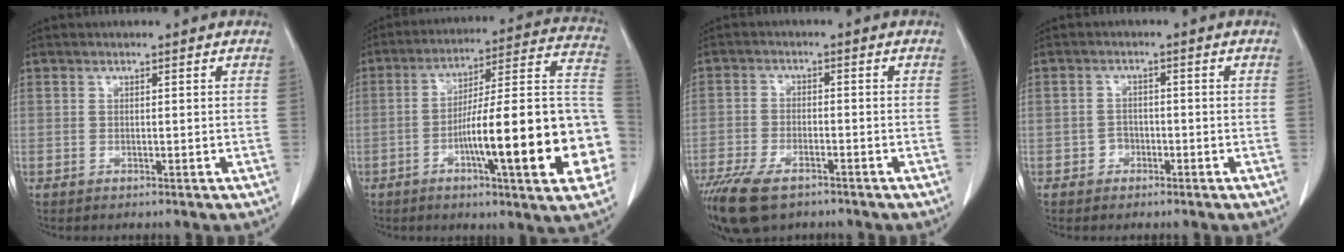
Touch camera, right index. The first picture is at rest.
{"total": 23.2, "force": [-6.5, 2.4, 22.2], "torque": [-0.244, 0.021, -0.092]}
{"total": 9.5, "force": [-6.8, 3.5, 5.6], "torque": [-0.102, -0.016, -0.115]}
{"total": 1.9, "force": [-1.0, 1.6, 0.3], "torque": [0.000, 0.008, -0.019]}